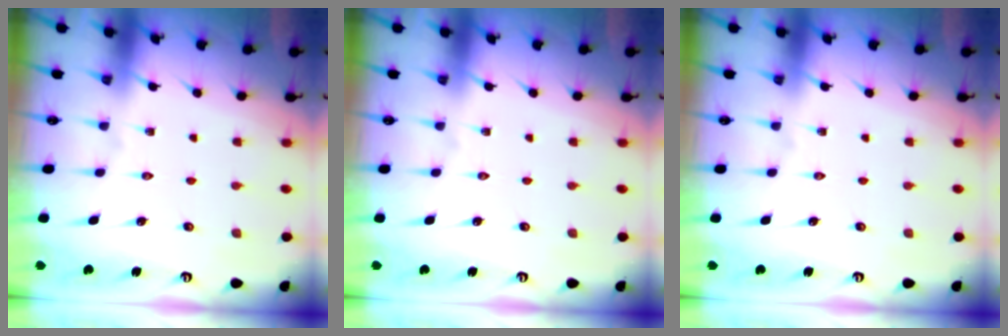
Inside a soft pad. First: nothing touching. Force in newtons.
{"total": 0.0}
{"total": 0.0}